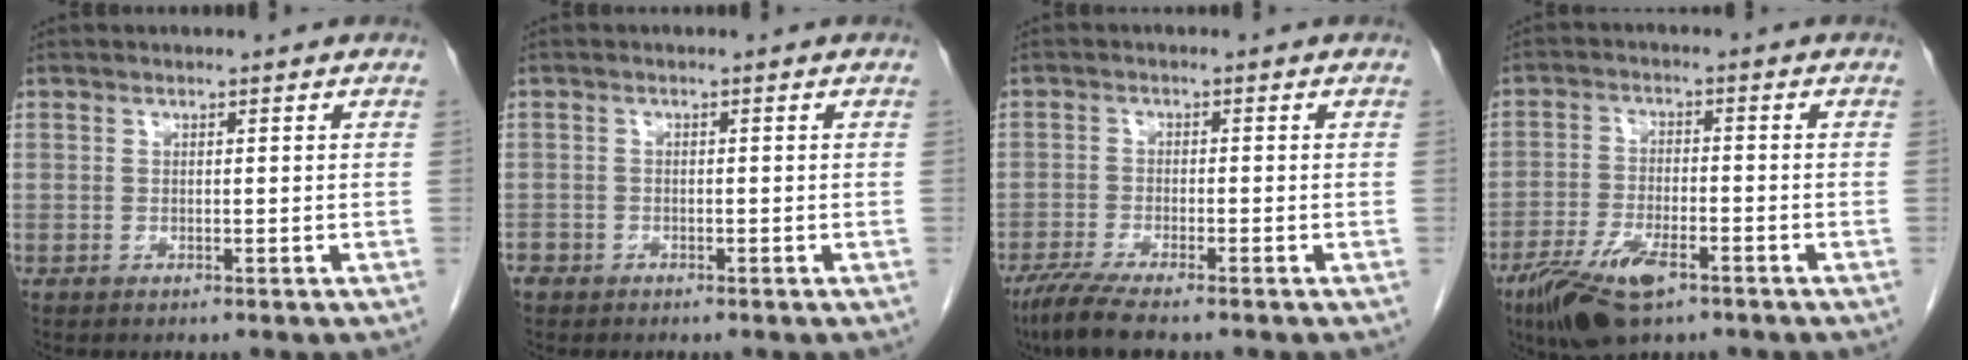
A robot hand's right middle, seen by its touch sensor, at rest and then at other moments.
{"total": 2.3, "force": [-1.7, 1.5, 0.4], "torque": [-0.011, 0.002, -0.033]}
{"total": 6.4, "force": [-4.9, 0.4, 4.1], "torque": [-0.077, -0.019, -0.083]}
{"total": 9.4, "force": [-5.8, 3.1, 6.7], "torque": [-0.129, -0.013, -0.100]}